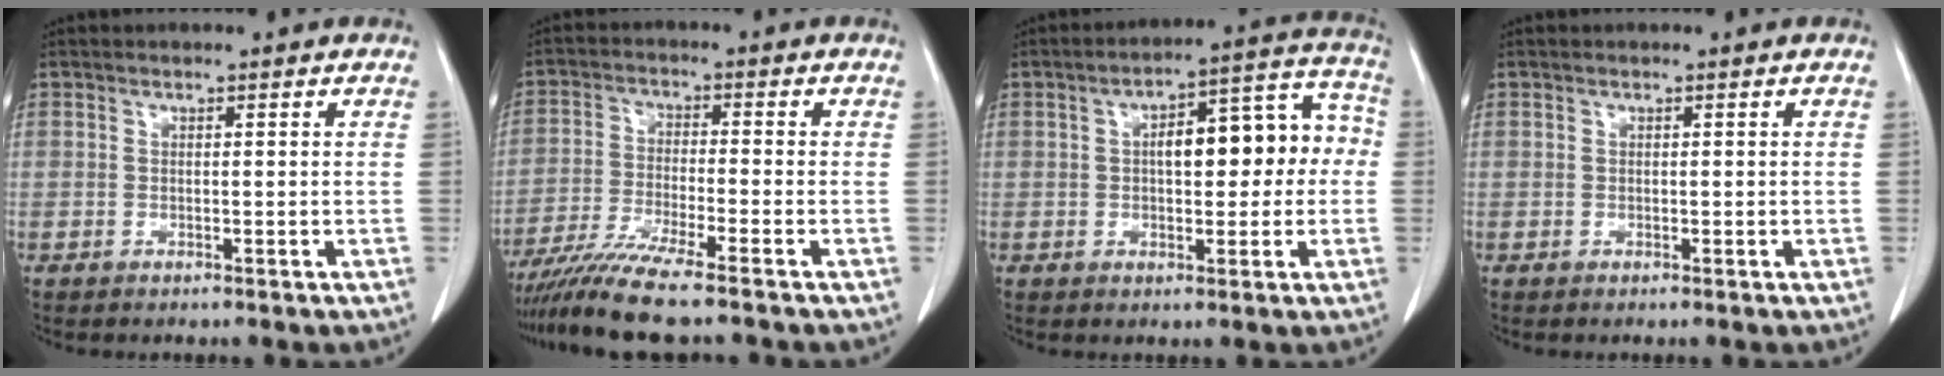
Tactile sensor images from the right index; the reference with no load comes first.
{"total": 9.2, "force": [-7.6, -0.7, 5.2], "torque": [-0.090, -0.029, -0.133]}
{"total": 11.7, "force": [0.5, 4.6, 10.7], "torque": [-0.137, 0.053, 0.012]}
{"total": 0.0}